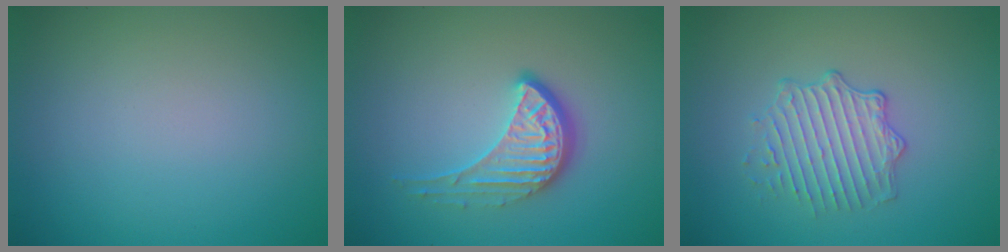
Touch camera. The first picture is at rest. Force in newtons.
{"total": 4.0, "press": 2.9, "slide": 2.7}
{"total": 2.6, "press": 2.0, "slide": 1.6}